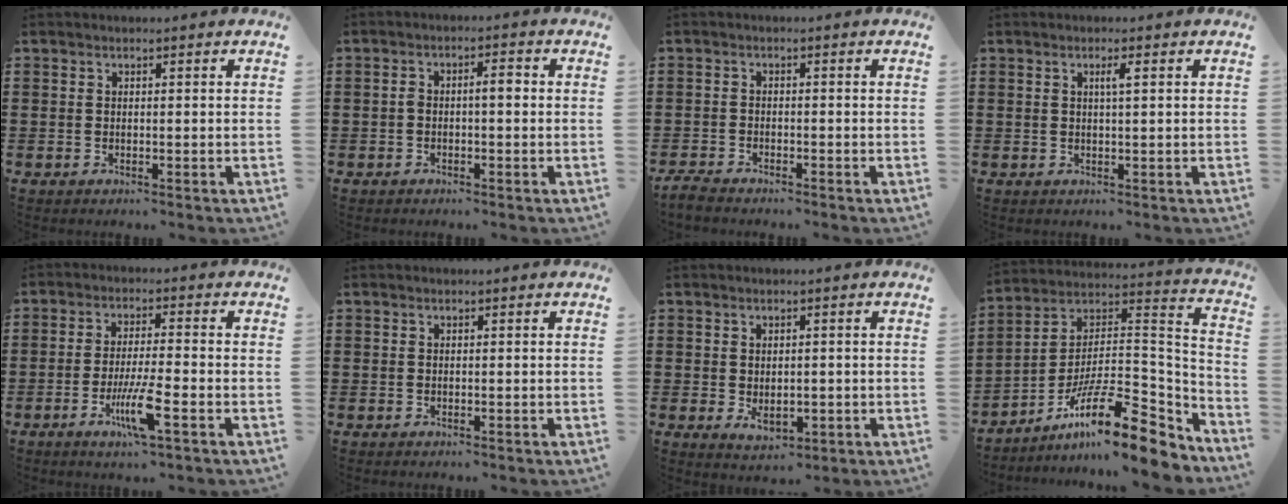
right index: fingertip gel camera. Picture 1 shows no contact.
{"total": 2.5, "force": [-0.2, 0.8, 2.3], "torque": [-0.045, 0.006, -0.007]}
{"total": 2.0, "force": [-2.0, 0.1, 0.2], "torque": [-0.014, -0.001, -0.043]}
{"total": 1.7, "force": [0.5, 0.1, 1.6], "torque": [-0.032, 0.002, 0.007]}
{"total": 7.1, "force": [-3.0, 0.8, 6.3], "torque": [-0.128, -0.014, -0.057]}
{"total": 0.0}
{"total": 2.7, "force": [-0.3, 1.7, 2.0], "torque": [-0.031, -0.001, -0.008]}
{"total": 16.7, "force": [-11.2, 3.8, 11.7], "torque": [-0.193, 0.028, -0.198]}